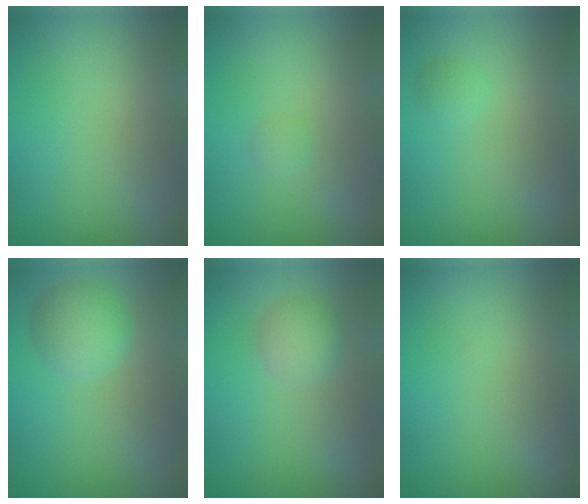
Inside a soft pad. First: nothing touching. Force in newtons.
{"total": 0.6, "press": 0.6, "slide": 0.0}
{"total": 0.7, "press": 0.7, "slide": 0.1}
{"total": 2.9, "press": 2.9, "slide": 0.1}
{"total": 2.4, "press": 2.4, "slide": 0.0}
{"total": 0.0}